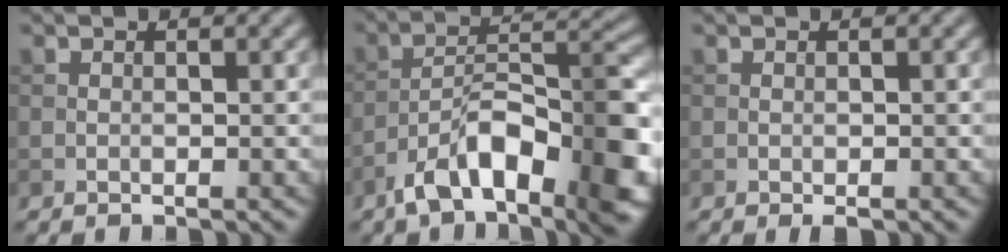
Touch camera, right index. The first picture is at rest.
{"total": 11.1, "force": [-6.1, 4.4, 8.2], "torque": [-0.127, 0.009, -0.109]}
{"total": 0.8, "force": [-0.5, 0.2, 0.6], "torque": [-0.010, -0.002, -0.006]}